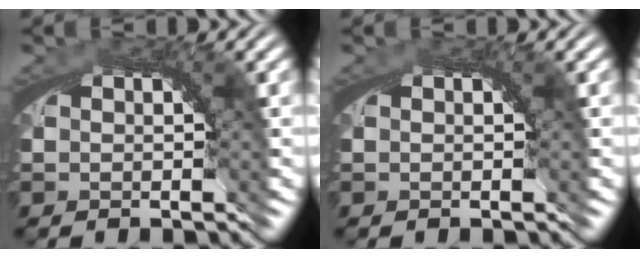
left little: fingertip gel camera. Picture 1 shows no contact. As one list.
[{"total": 0.0}]